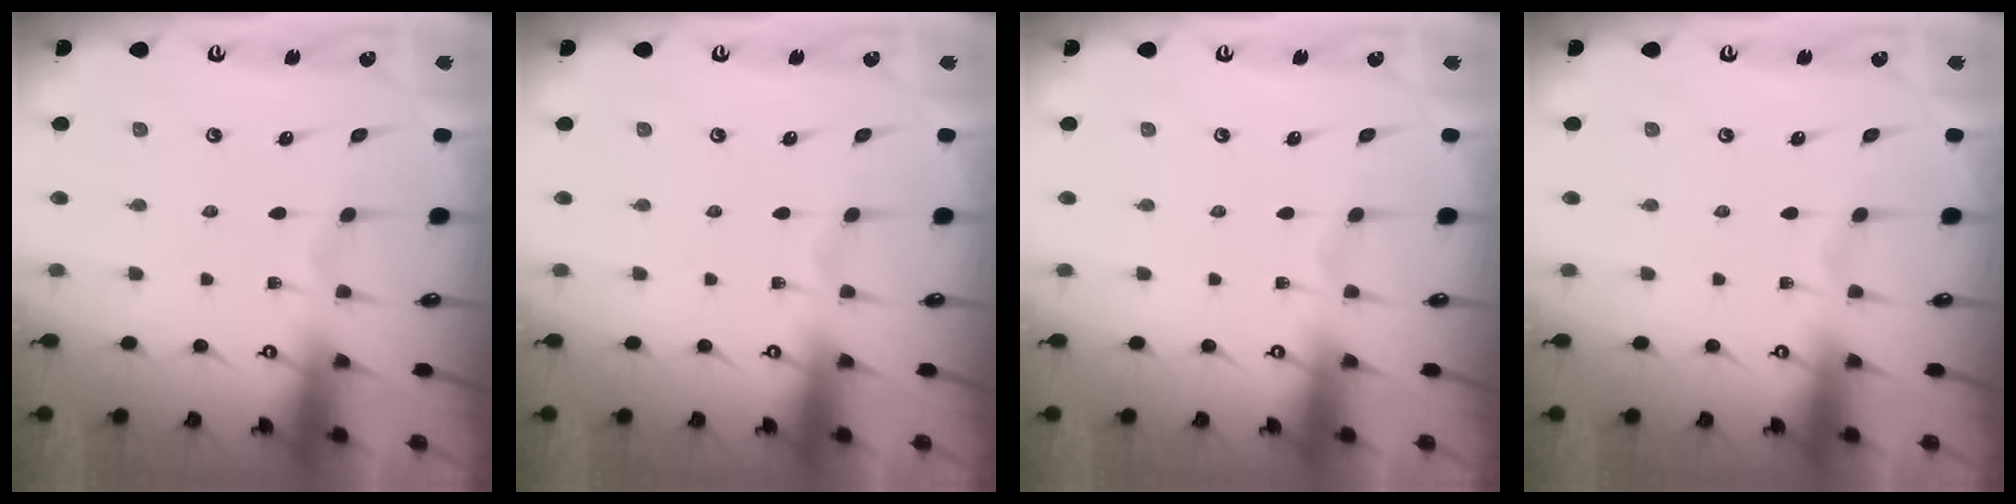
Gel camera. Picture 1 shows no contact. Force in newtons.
{"total": 0.0}
{"total": 0.0}
{"total": 0.0}